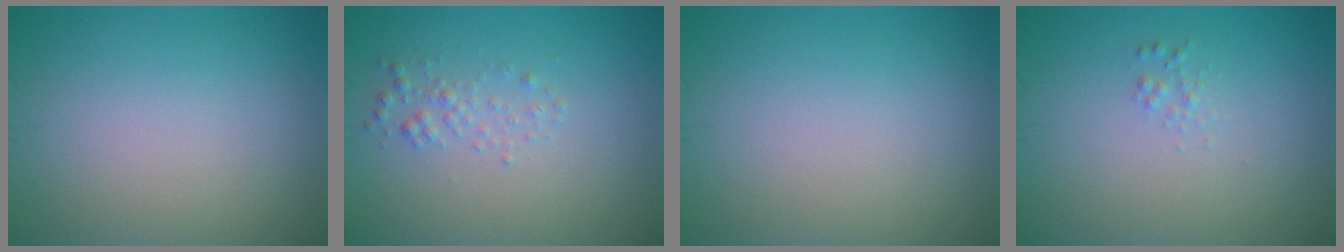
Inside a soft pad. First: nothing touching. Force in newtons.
{"total": 1.3, "press": 1.3, "slide": 0.0}
{"total": 0.0}
{"total": 0.7, "press": 0.7, "slide": 0.0}